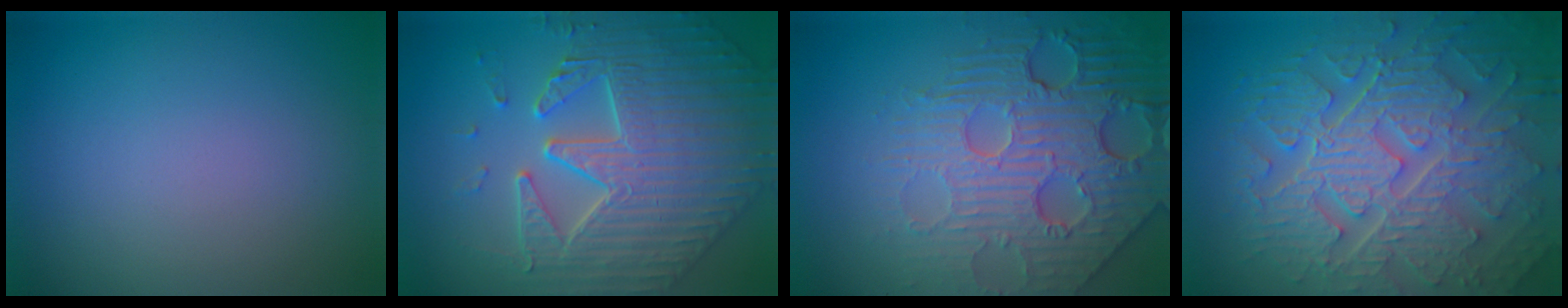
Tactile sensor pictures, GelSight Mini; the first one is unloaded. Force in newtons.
{"total": 6.8, "press": 5.9, "slide": 3.4}
{"total": 8.2, "press": 5.8, "slide": 5.9}
{"total": 10.6, "press": 7.0, "slide": 7.9}